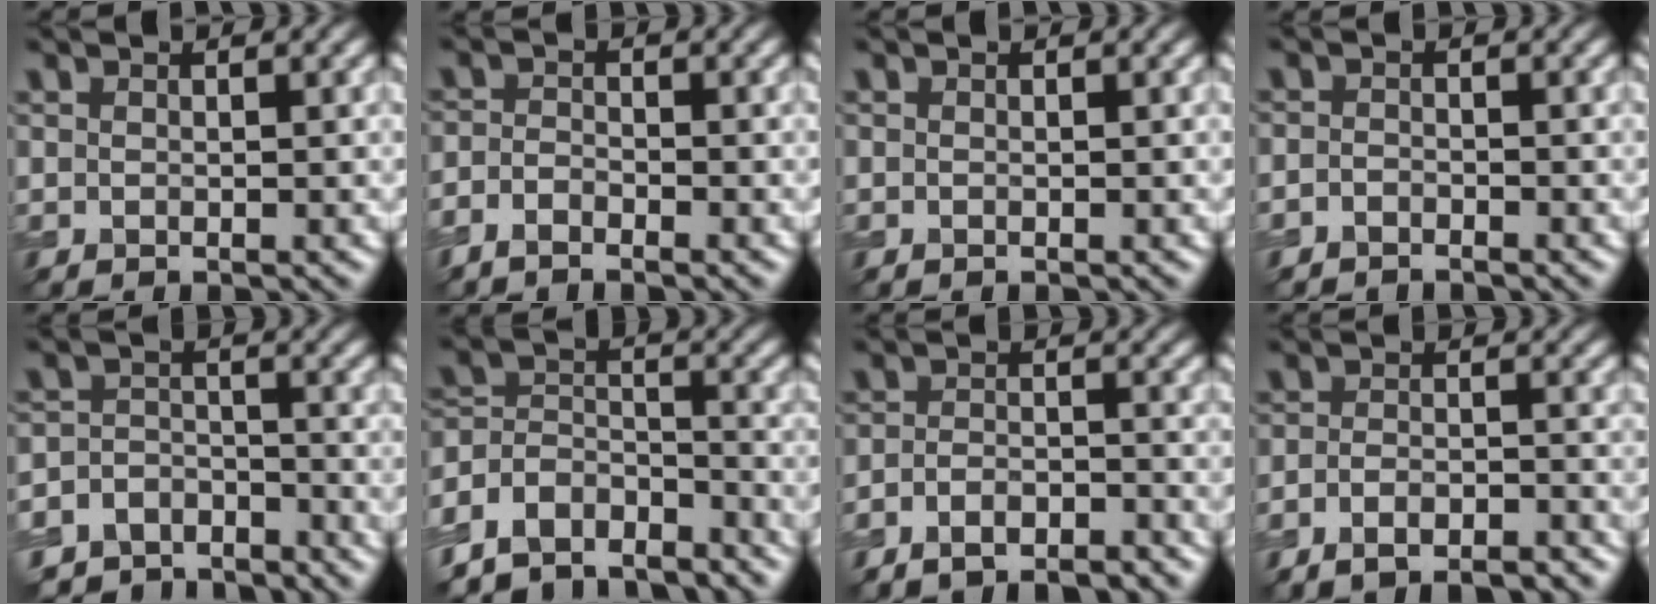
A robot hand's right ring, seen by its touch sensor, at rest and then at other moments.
{"total": 2.1, "force": [-1.8, 0.8, 0.9], "torque": [-0.019, 0.000, -0.042]}
{"total": 0.0}
{"total": 1.4, "force": [-1.3, 0.5, 0.2], "torque": [-0.002, 0.001, -0.028]}
{"total": 6.8, "force": [-5.8, 3.4, 0.7], "torque": [-0.010, -0.004, -0.104]}
{"total": 9.1, "force": [-7.4, 4.8, 2.3], "torque": [-0.048, 0.003, -0.133]}
{"total": 4.9, "force": [-4.2, 1.7, 1.9], "torque": [-0.028, -0.004, -0.067]}
{"total": 4.6, "force": [-3.7, 1.6, 2.3], "torque": [-0.030, 0.002, -0.054]}